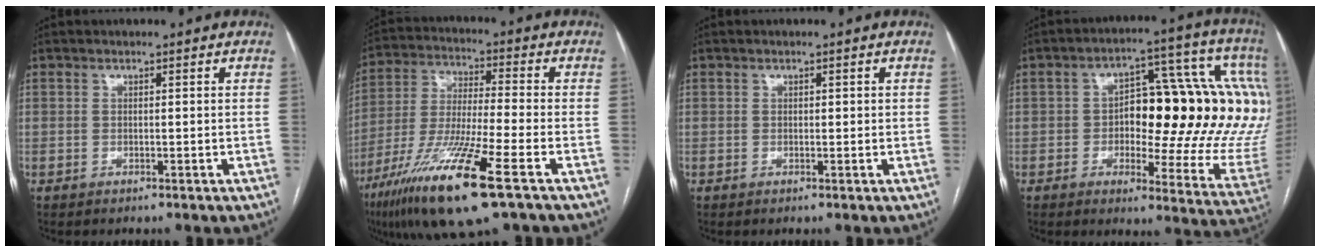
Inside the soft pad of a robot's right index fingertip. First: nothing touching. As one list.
[{"total": 17.2, "force": [-9.2, 0.5, 14.5], "torque": [-0.303, -0.045, -0.171]}, {"total": 0.8, "force": [0.2, 0.4, 0.6], "torque": [-0.007, 0.004, 0.003]}, {"total": 24.2, "force": [2.7, 8.3, 22.6], "torque": [-0.227, 0.053, 0.052]}]